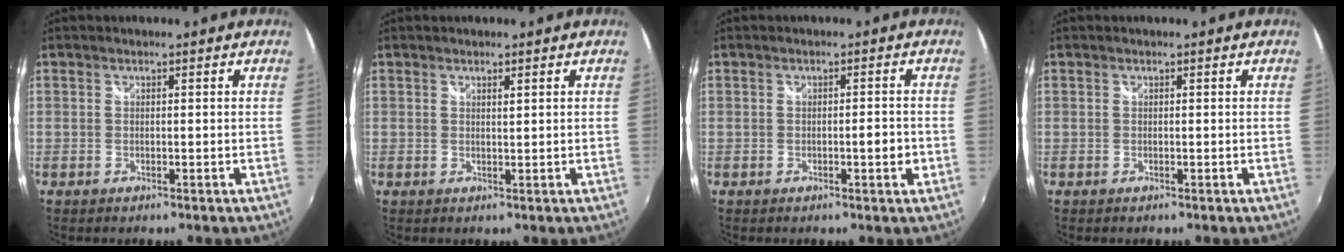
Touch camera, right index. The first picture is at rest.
{"total": 0.9, "force": [0.6, 0.1, 0.7], "torque": [-0.010, 0.001, 0.010]}
{"total": 2.3, "force": [-0.6, 0.5, 2.2], "torque": [-0.033, 0.004, -0.007]}
{"total": 0.0}